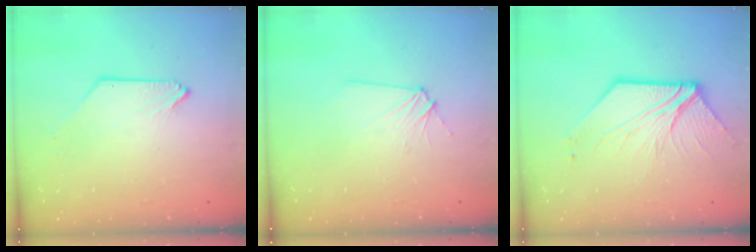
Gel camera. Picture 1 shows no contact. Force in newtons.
{"total": 3.4, "press": 3.4, "slide": 0.5}
{"total": 8.6, "press": 8.6, "slide": 0.8}